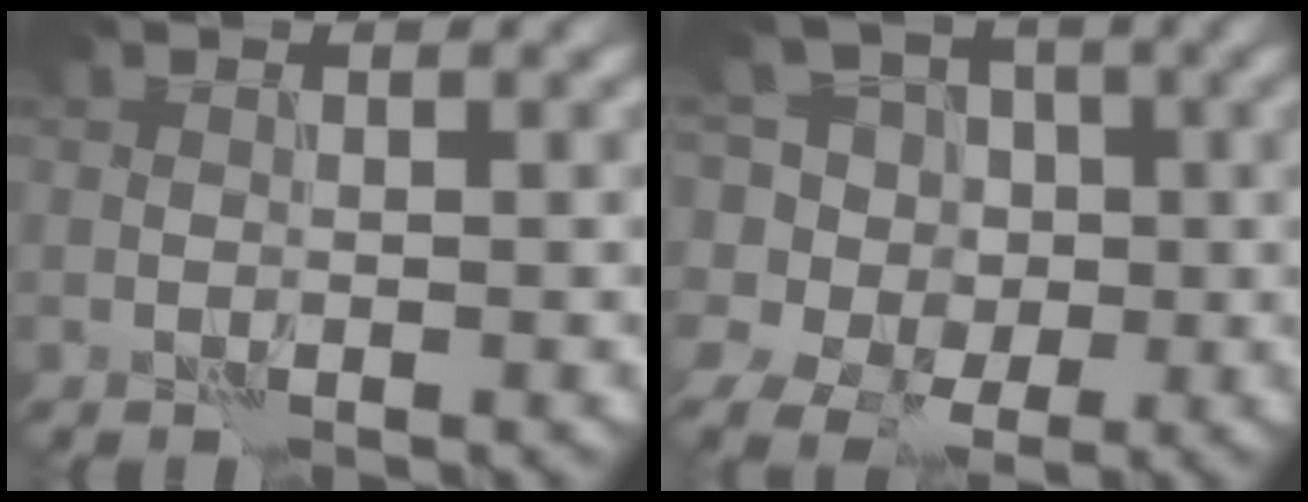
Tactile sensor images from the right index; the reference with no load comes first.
{"total": 9.5, "force": [2.1, 8.5, 3.7], "torque": [-0.089, 0.038, 0.002]}